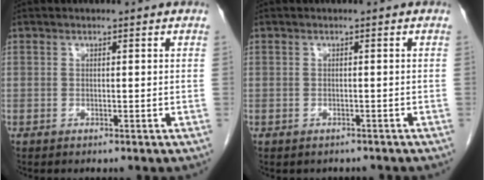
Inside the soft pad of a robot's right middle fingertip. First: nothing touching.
{"total": 1.4, "force": [-1.2, 0.7, 0.1], "torque": [-0.007, 0.000, -0.016]}